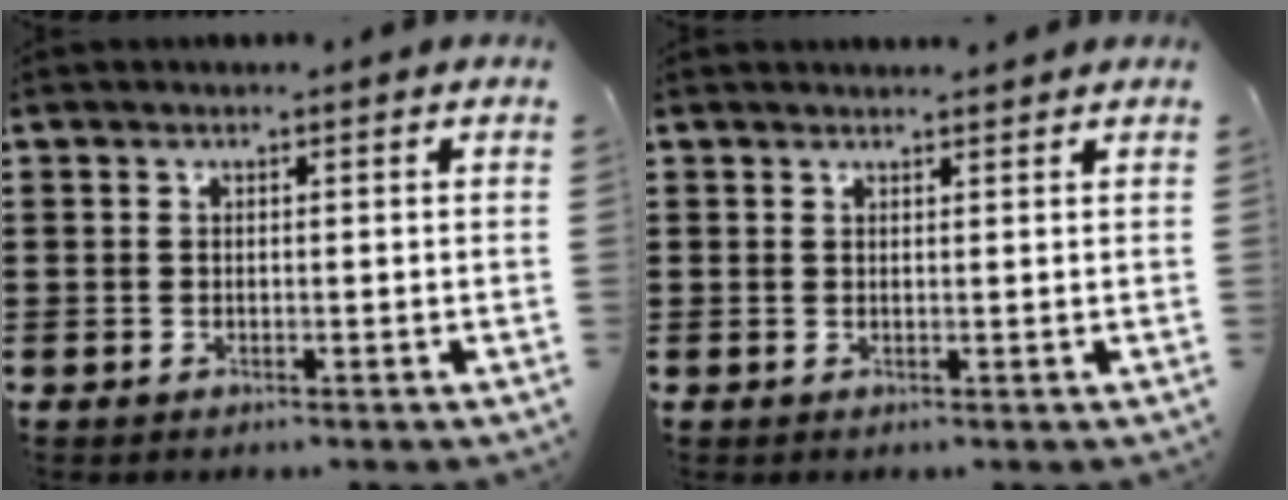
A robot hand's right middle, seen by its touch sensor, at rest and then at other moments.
{"total": 1.2, "force": [1.2, 0.0, 0.2], "torque": [0.002, -0.004, 0.020]}